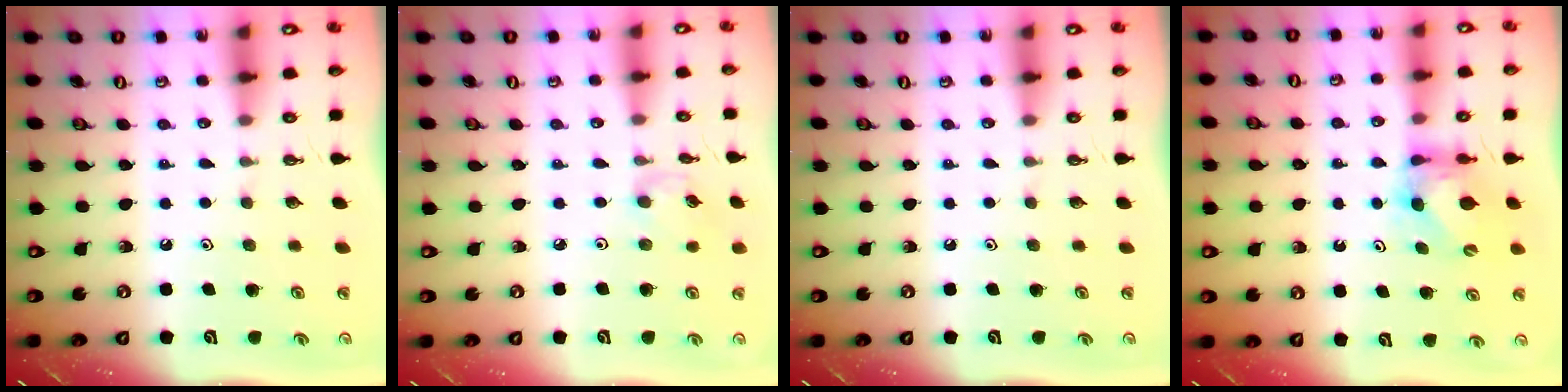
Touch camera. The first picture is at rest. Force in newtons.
{"total": 2.7, "press": 2.7, "slide": 0.1}
{"total": 0.0}
{"total": 6.1, "press": 6.1, "slide": 0.5}